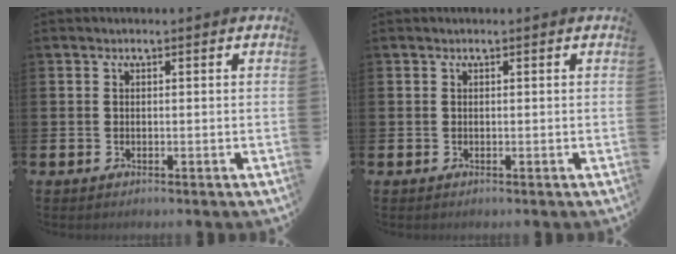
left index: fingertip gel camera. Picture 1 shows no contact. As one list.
[{"total": 0.0}]